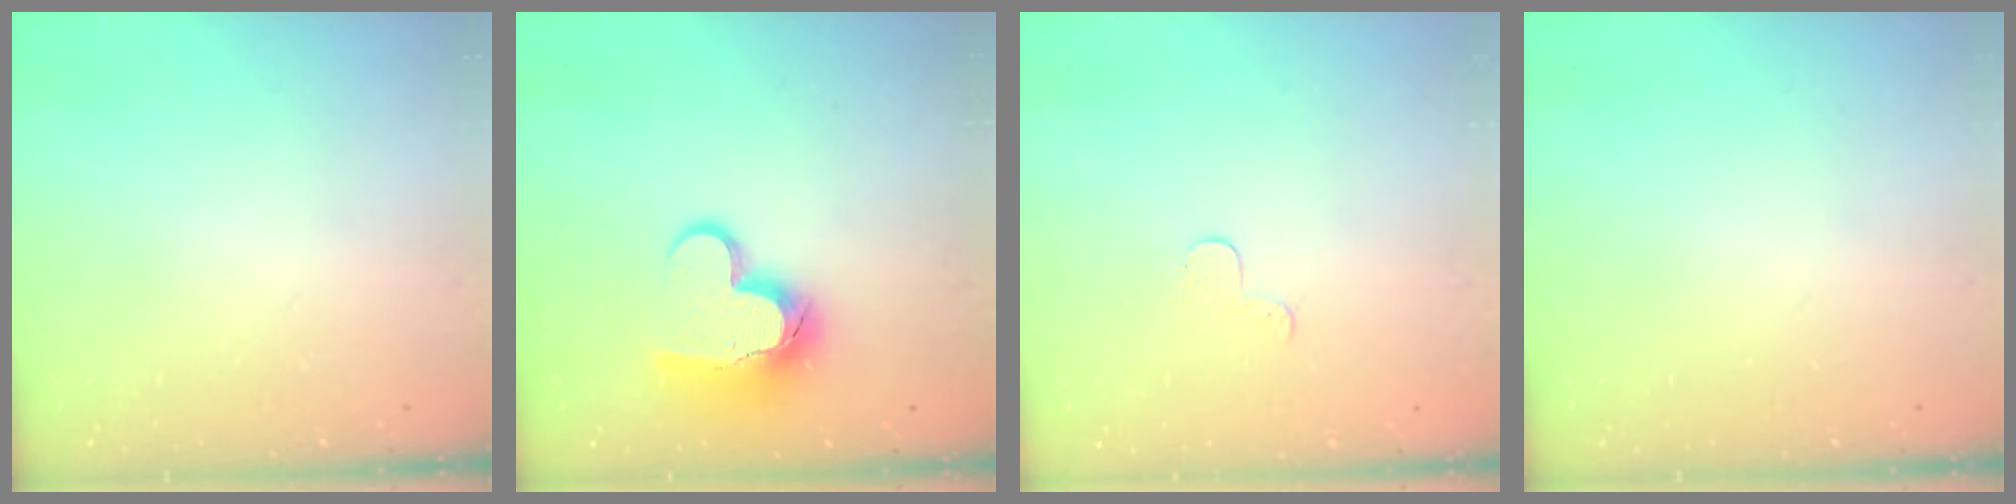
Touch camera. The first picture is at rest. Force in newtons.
{"total": 14.3, "press": 14.3, "slide": 1.1}
{"total": 3.0, "press": 3.0, "slide": 0.3}
{"total": 0.0}